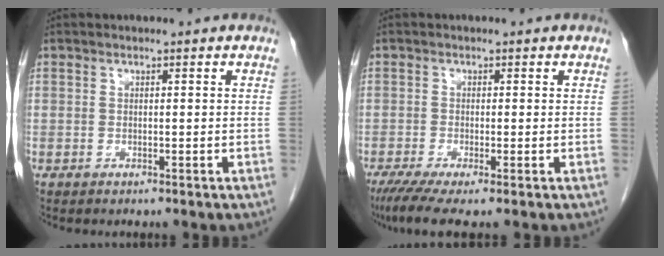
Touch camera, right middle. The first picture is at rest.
{"total": 5.3, "force": [-3.6, 0.3, 3.9], "torque": [-0.067, -0.017, -0.063]}